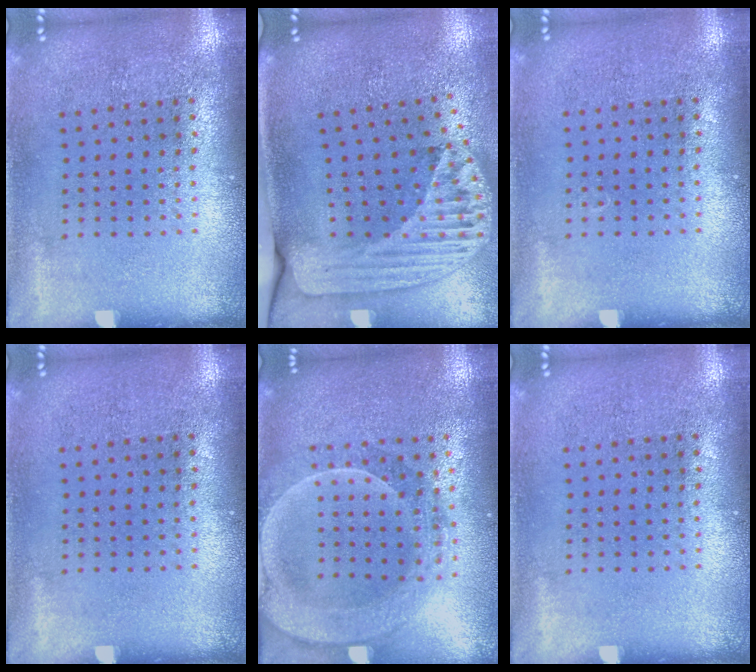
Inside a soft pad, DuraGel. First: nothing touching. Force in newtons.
{"total": 2.5, "press": 1.8, "slide": 1.8}
{"total": 0.0}
{"total": 0.0}
{"total": 2.2, "press": 2.0, "slide": 0.9}
{"total": 0.0}